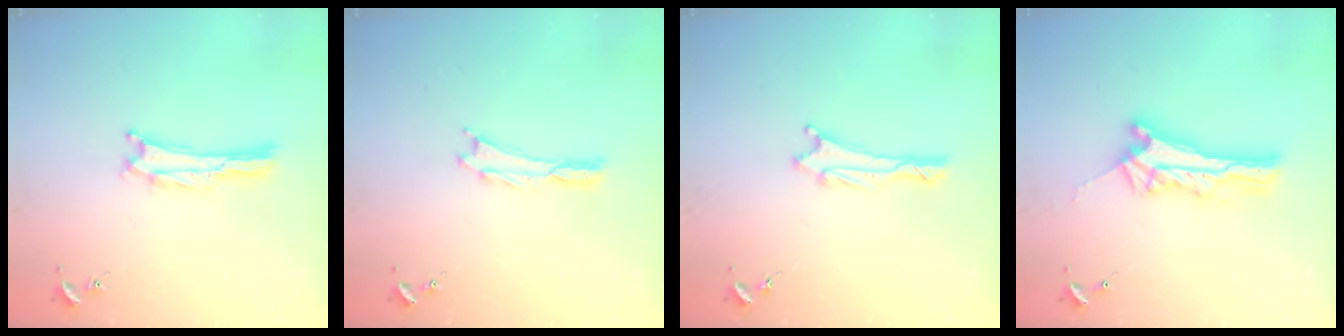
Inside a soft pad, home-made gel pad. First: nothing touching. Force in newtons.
{"total": 0.0}
{"total": 1.1, "press": 1.1, "slide": 0.1}
{"total": 6.0, "press": 6.0, "slide": 0.4}